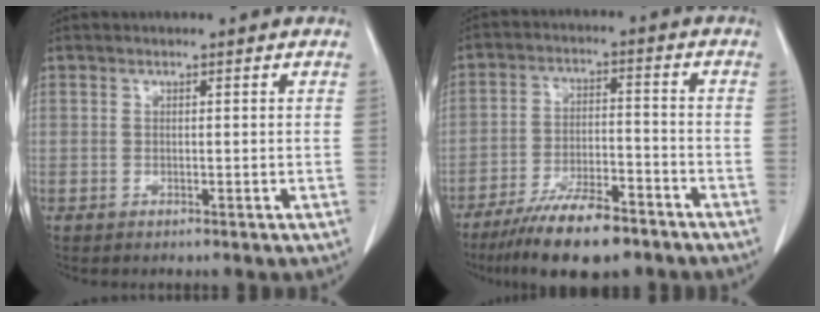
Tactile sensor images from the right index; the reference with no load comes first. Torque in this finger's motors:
{"motor_torque": [0.42, -0.35, 0.25, 0.04]}